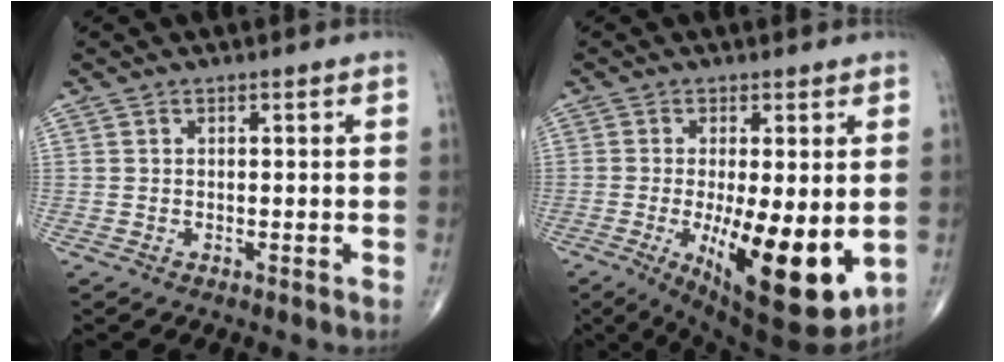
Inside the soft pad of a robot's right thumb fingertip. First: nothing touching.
{"total": 16.4, "force": [-3.2, 5.3, 15.2], "torque": [-0.222, -0.031, -0.028]}